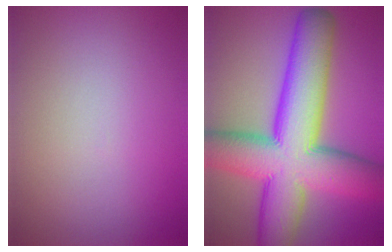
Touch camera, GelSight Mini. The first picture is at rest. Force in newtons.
{"total": 14.7, "press": 14.7, "slide": 0.4}